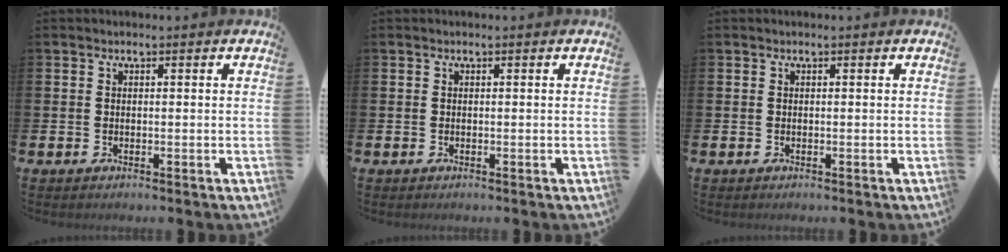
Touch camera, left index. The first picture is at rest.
{"total": 0.0}
{"total": 0.0}